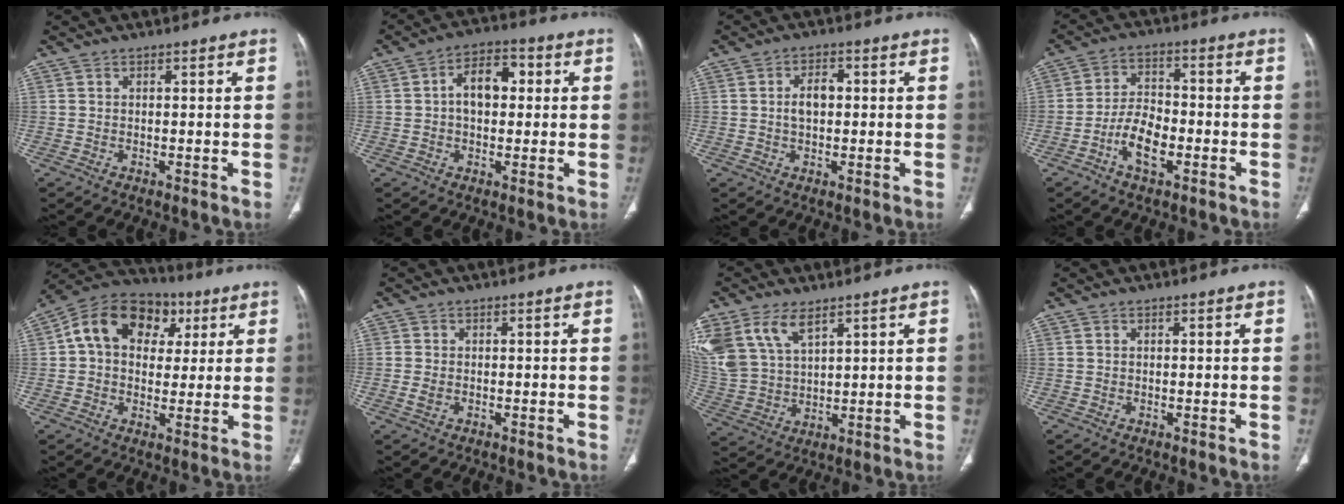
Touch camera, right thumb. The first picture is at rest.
{"total": 8.2, "force": [0.9, 5.2, 6.2], "torque": [-0.085, 0.023, 0.010]}
{"total": 4.4, "force": [0.3, 2.6, 3.4], "torque": [-0.059, 0.008, 0.005]}
{"total": 8.1, "force": [-3.4, 4.2, 6.0], "torque": [-0.102, 0.023, -0.066]}
{"total": 16.1, "force": [4.6, 11.9, 9.8], "torque": [-0.136, 0.024, 0.064]}
{"total": 1.6, "force": [-0.5, 1.1, 1.1], "torque": [-0.029, 0.003, -0.008]}
{"total": 13.5, "force": [7.4, 7.4, 8.5], "torque": [-0.187, -0.010, 0.162]}
{"total": 0.0}